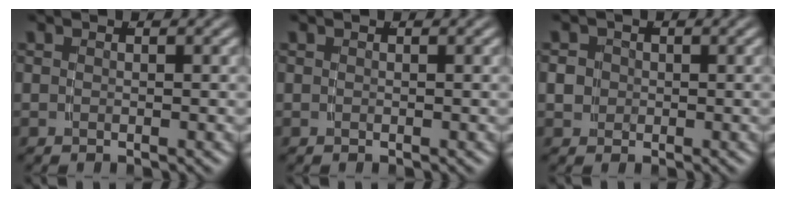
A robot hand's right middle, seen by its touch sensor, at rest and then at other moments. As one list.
[{"total": 0.0}, {"total": 1.6, "force": [0.2, 1.6, 0.3], "torque": [-0.008, -0.008, 0.007]}]